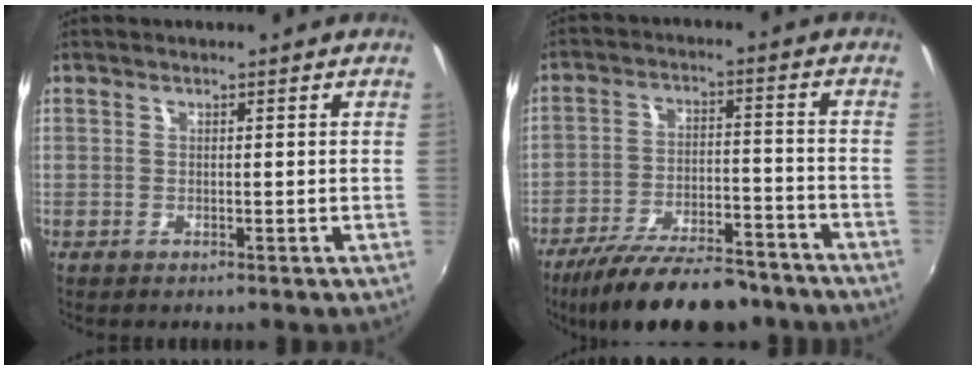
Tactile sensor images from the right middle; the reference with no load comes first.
{"total": 19.1, "force": [-15.7, 5.6, 9.4], "torque": [-0.177, -0.019, -0.231]}